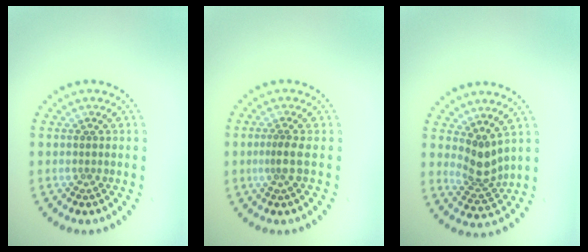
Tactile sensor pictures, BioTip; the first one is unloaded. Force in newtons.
{"total": 1.3, "press": 0.8, "slide": 1.0}
{"total": 2.8, "press": 2.0, "slide": 2.0}